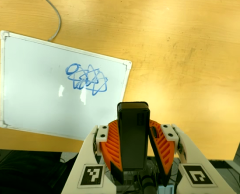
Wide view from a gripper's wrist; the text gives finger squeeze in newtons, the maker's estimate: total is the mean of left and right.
{"total": 5.7, "left": 5.5, "right": 6.0}